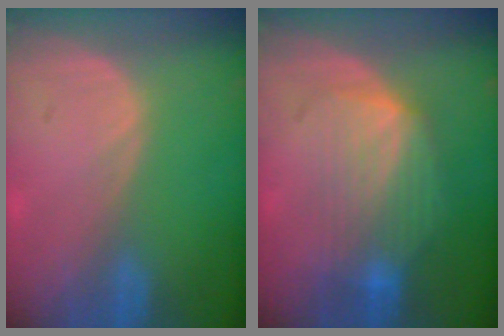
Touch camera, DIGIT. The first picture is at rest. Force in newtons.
{"total": 7.5, "press": 7.3, "slide": 1.7}